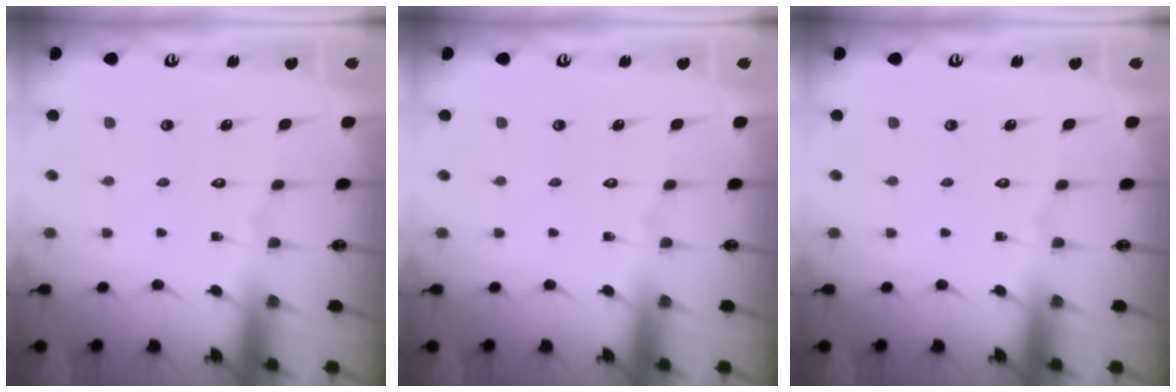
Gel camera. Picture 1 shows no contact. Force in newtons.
{"total": 0.0}
{"total": 0.0}